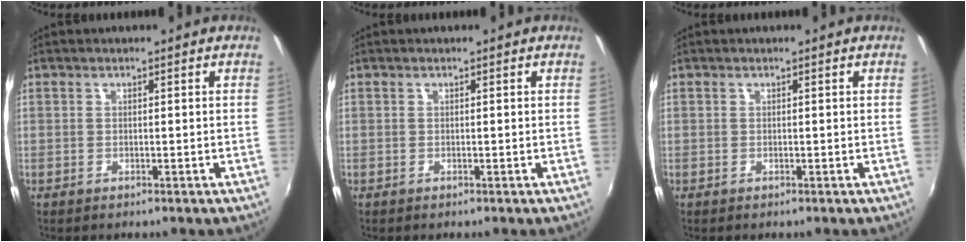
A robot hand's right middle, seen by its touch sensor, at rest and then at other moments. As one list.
[{"total": 0.0}, {"total": 0.0}]